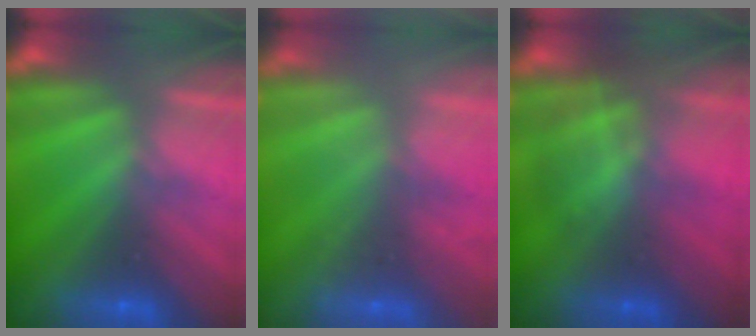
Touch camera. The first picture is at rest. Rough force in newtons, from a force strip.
{"total": 2.1}
{"total": 2.9}